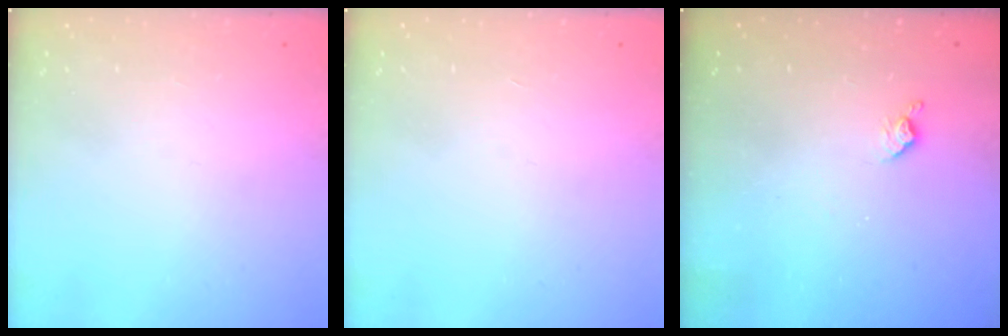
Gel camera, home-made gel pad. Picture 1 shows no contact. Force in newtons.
{"total": 0.0}
{"total": 5.9, "press": 5.9, "slide": 0.8}